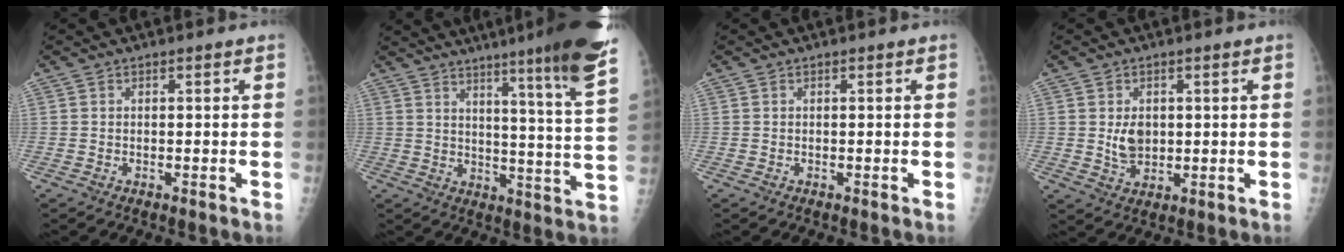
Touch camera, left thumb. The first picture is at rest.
{"total": 20.0, "force": [14.1, -0.4, 14.2], "torque": [-0.180, -0.095, 0.181]}
{"total": 0.0}
{"total": 4.6, "force": [0.8, 3.2, 3.1], "torque": [-0.039, -0.010, 0.022]}